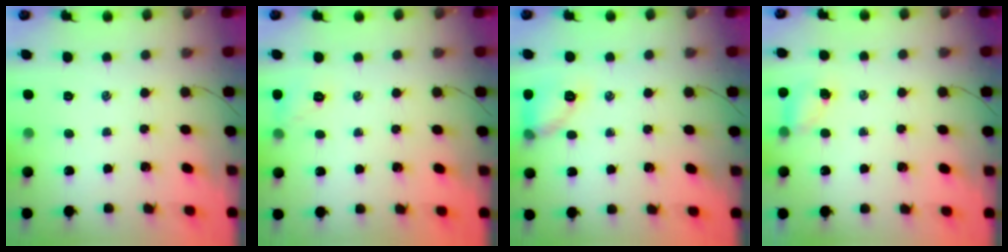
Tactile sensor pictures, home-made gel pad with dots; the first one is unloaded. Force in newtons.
{"total": 6.4, "press": 6.3, "slide": 1.5}
{"total": 9.7, "press": 9.7, "slide": 0.1}
{"total": 5.5, "press": 5.3, "slide": 1.4}